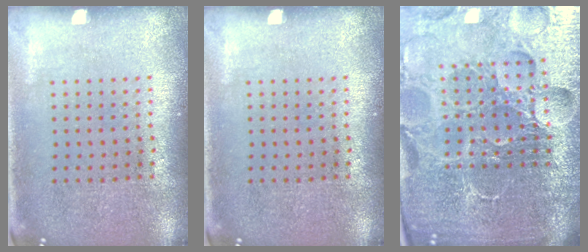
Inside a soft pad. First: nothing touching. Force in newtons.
{"total": 0.0}
{"total": 6.7, "press": 5.9, "slide": 3.1}